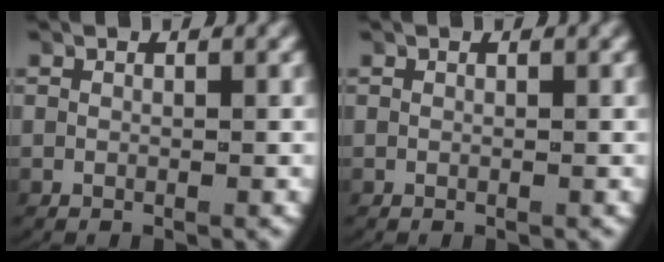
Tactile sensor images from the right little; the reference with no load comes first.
{"total": 0.0}